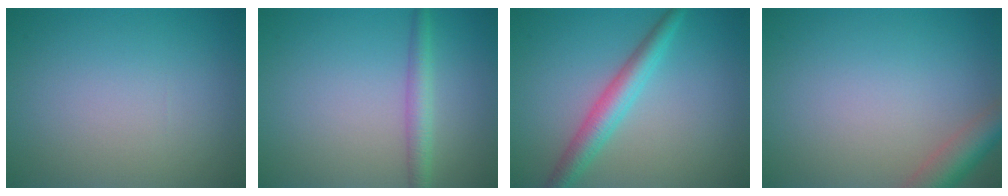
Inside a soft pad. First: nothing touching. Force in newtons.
{"total": 2.3, "press": 2.3, "slide": 0.1}
{"total": 3.7, "press": 3.7, "slide": 0.1}
{"total": 3.9, "press": 3.8, "slide": 0.3}